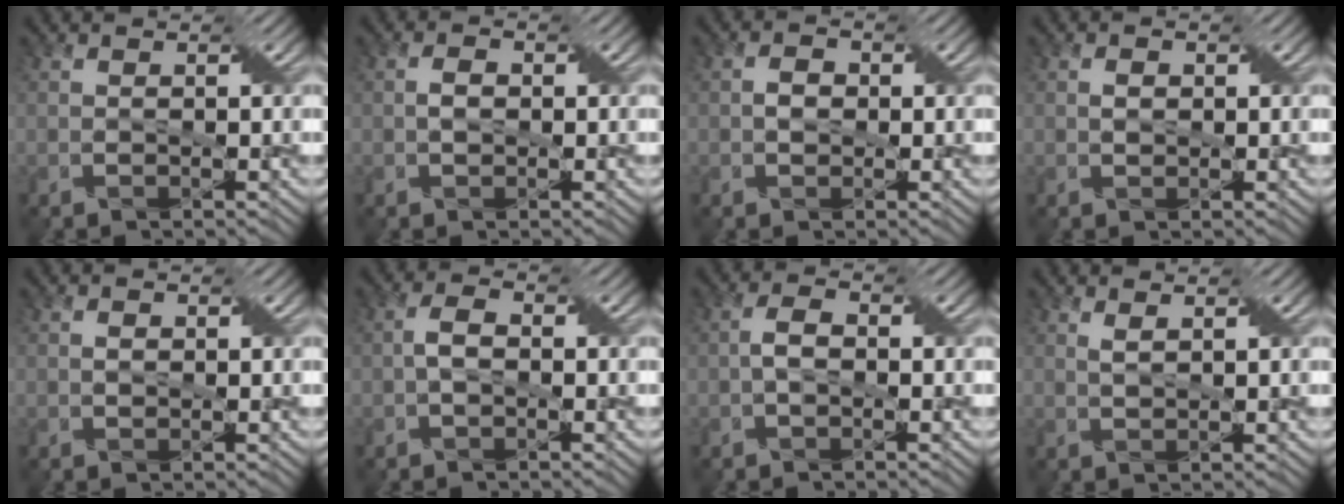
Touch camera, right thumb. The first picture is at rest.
{"total": 1.6, "force": [-0.1, 1.1, 1.1], "torque": [-0.024, 0.002, -0.004]}
{"total": 1.7, "force": [-0.2, 1.4, 0.9], "torque": [-0.022, 0.001, -0.008]}
{"total": 1.1, "force": [0.1, 0.8, 0.7], "torque": [-0.016, 0.002, 0.001]}
{"total": 0.8, "force": [0.0, 0.6, 0.5], "torque": [-0.010, 0.002, 0.000]}
{"total": 2.3, "force": [-0.4, 1.3, 1.9], "torque": [-0.040, 0.007, -0.011]}
{"total": 2.3, "force": [-0.5, 1.3, 1.8], "torque": [-0.040, 0.007, -0.012]}
{"total": 1.2, "force": [0.8, 0.2, 0.8], "torque": [-0.027, 0.002, 0.018]}